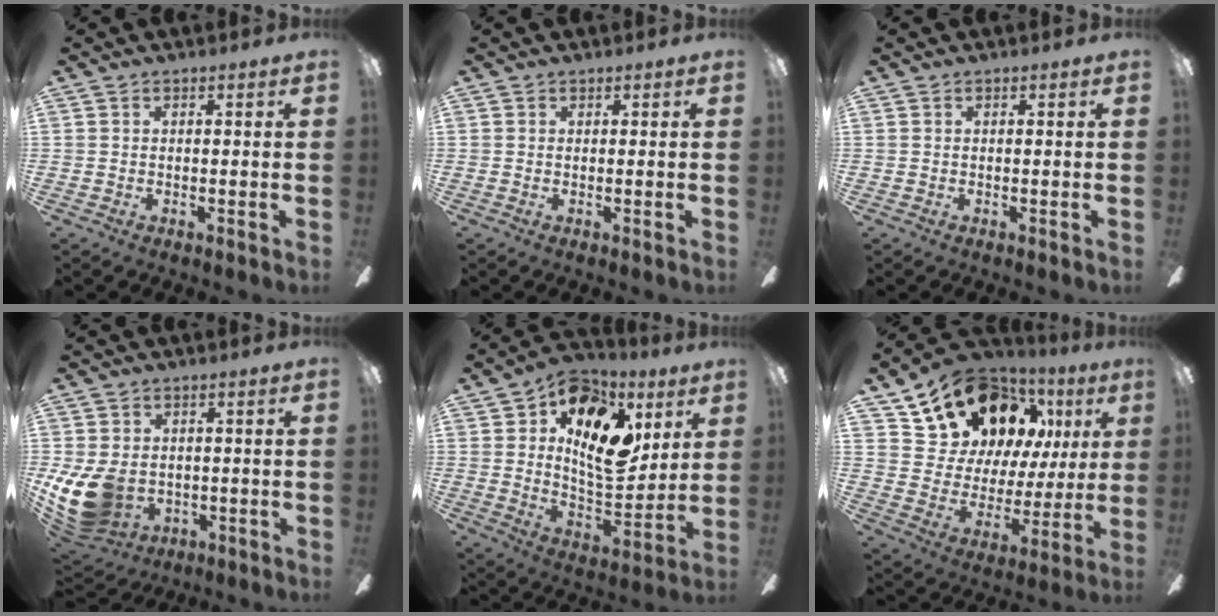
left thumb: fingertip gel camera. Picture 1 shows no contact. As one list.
[{"total": 0.0}, {"total": 0.0}, {"total": 12.6, "force": [-2.1, 9.8, 7.6], "torque": [-0.185, 0.005, -0.034]}, {"total": 18.1, "force": [7.5, 9.7, 13.3], "torque": [-0.188, -0.028, 0.131]}, {"total": 17.4, "force": [12.0, 10.5, 6.9], "torque": [-0.131, -0.075, 0.228]}]